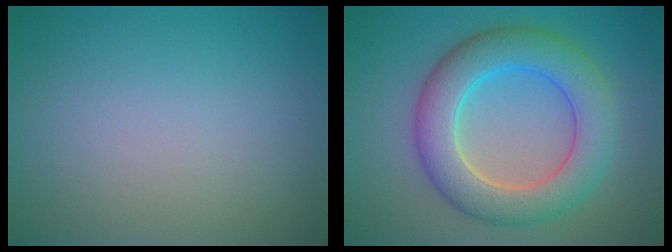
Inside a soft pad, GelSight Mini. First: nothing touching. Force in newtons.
{"total": 7.4, "press": 7.4, "slide": 0.4}